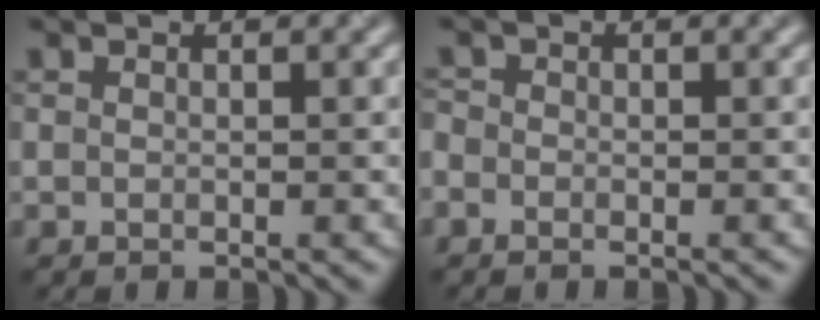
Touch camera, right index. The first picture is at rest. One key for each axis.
{"total": 1.1, "fx": -0.7, "fy": 0.9, "fz": 0.1, "tx": 0.001, "ty": -0.002, "tz": -0.017}